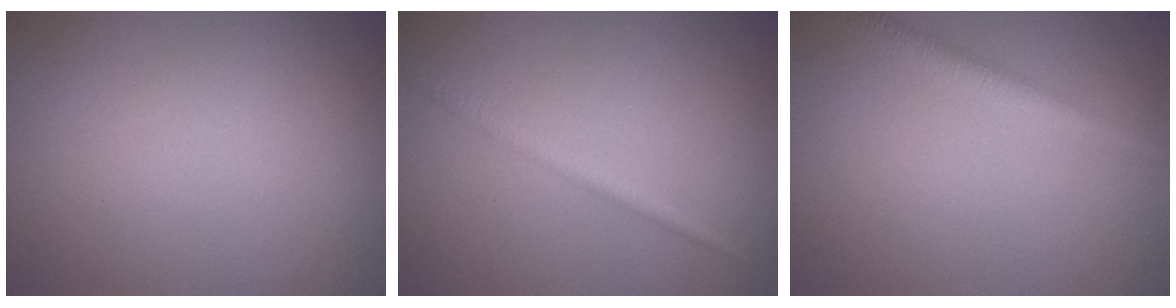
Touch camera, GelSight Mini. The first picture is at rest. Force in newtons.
{"total": 1.5, "press": 1.5, "slide": 0.1}
{"total": 2.5, "press": 2.5, "slide": 0.1}